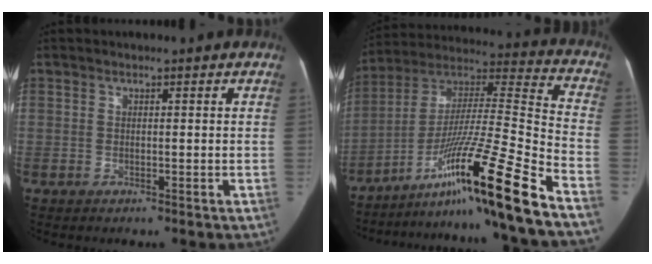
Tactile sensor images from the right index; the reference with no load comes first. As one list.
[{"total": 23.2, "force": [-14.6, -1.6, 18.0], "torque": [-0.301, -0.007, -0.252]}]